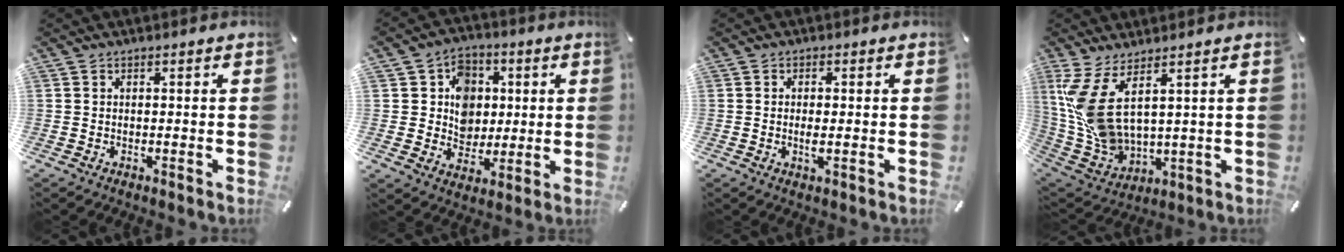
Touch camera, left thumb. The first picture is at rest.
{"total": 9.9, "force": [1.4, 9.2, 3.3], "torque": [-0.043, -0.001, 0.029]}
{"total": 2.3, "force": [-0.2, 0.8, 2.2], "torque": [-0.040, -0.002, -0.003]}
{"total": 12.0, "force": [4.4, 5.7, 9.6], "torque": [-0.231, -0.048, 0.082]}